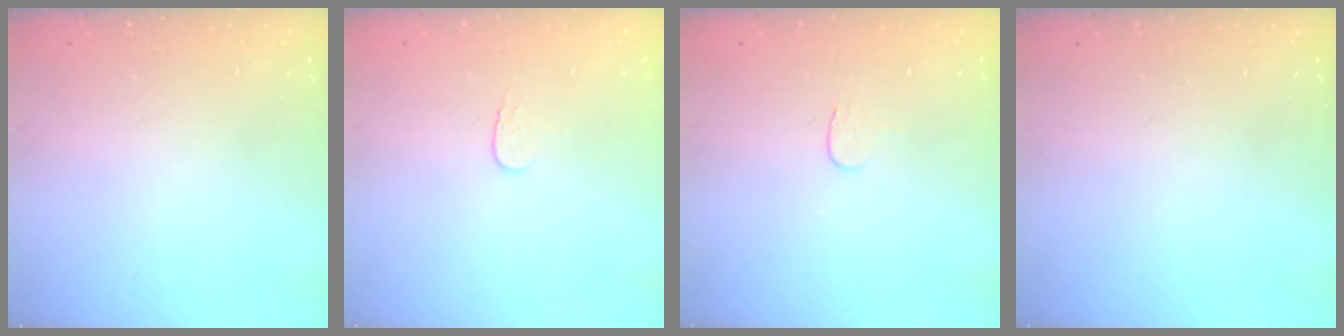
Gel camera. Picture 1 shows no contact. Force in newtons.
{"total": 3.6, "press": 3.6, "slide": 0.4}
{"total": 3.9, "press": 3.8, "slide": 0.4}
{"total": 0.0}